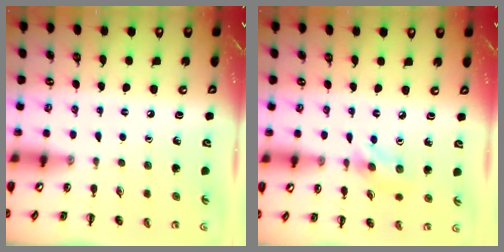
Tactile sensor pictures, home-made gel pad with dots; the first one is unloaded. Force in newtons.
{"total": 2.9, "press": 2.9, "slide": 0.7}